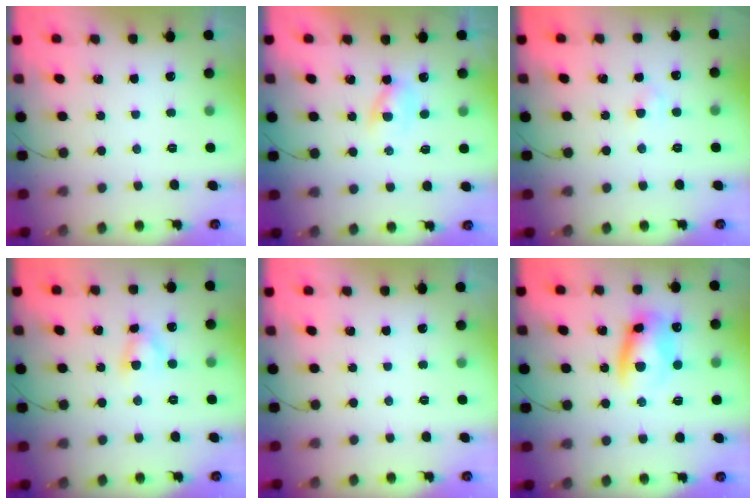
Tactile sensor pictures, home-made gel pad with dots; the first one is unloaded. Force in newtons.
{"total": 2.3, "press": 2.1, "slide": 1.0}
{"total": 2.4, "press": 2.2, "slide": 1.0}
{"total": 3.4, "press": 3.1, "slide": 1.2}
{"total": 0.0}
{"total": 9.8, "press": 9.5, "slide": 2.2}